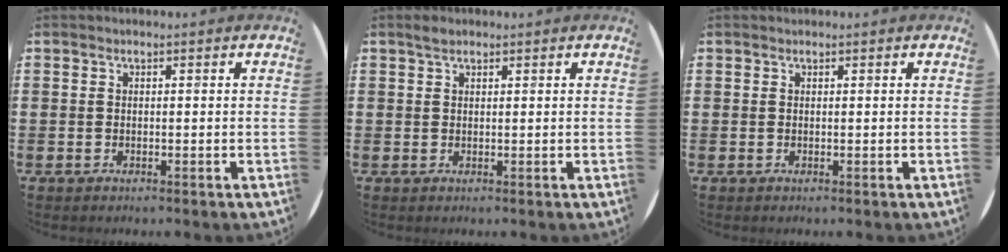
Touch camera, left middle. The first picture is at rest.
{"total": 1.2, "force": [0.9, 0.5, 0.5], "torque": [-0.010, 0.005, 0.017]}
{"total": 0.0}